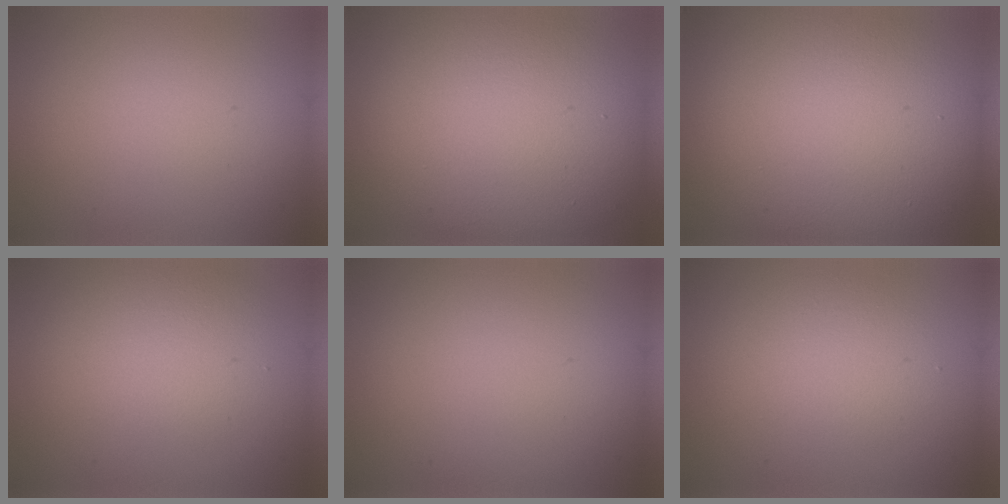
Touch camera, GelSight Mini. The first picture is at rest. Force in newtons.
{"total": 14.6, "press": 14.6, "slide": 0.3}
{"total": 16.3, "press": 16.3, "slide": 0.9}
{"total": 4.0, "press": 4.0, "slide": 0.2}
{"total": 0.0}
{"total": 2.7, "press": 2.7, "slide": 0.2}